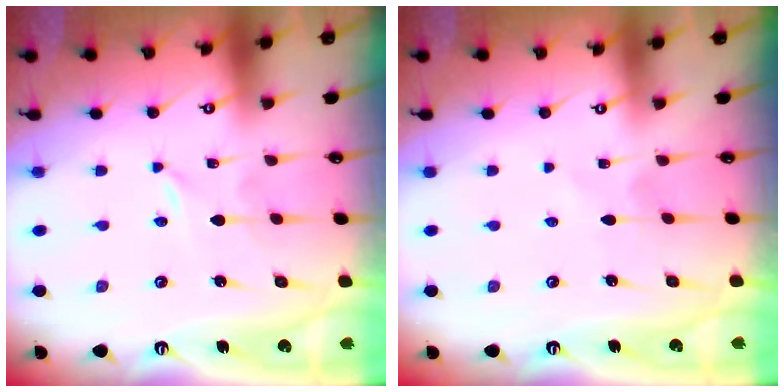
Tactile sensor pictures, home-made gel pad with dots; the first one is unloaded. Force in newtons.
{"total": 2.7, "press": 2.7, "slide": 0.2}